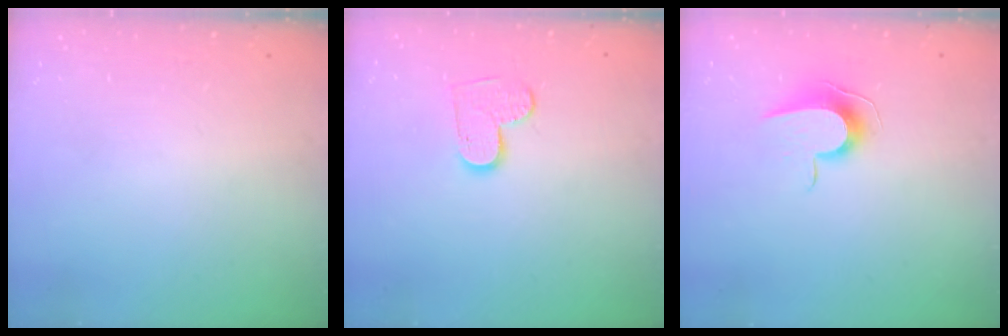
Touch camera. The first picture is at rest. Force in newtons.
{"total": 7.5, "press": 7.5, "slide": 0.5}
{"total": 8.8, "press": 8.7, "slide": 0.8}